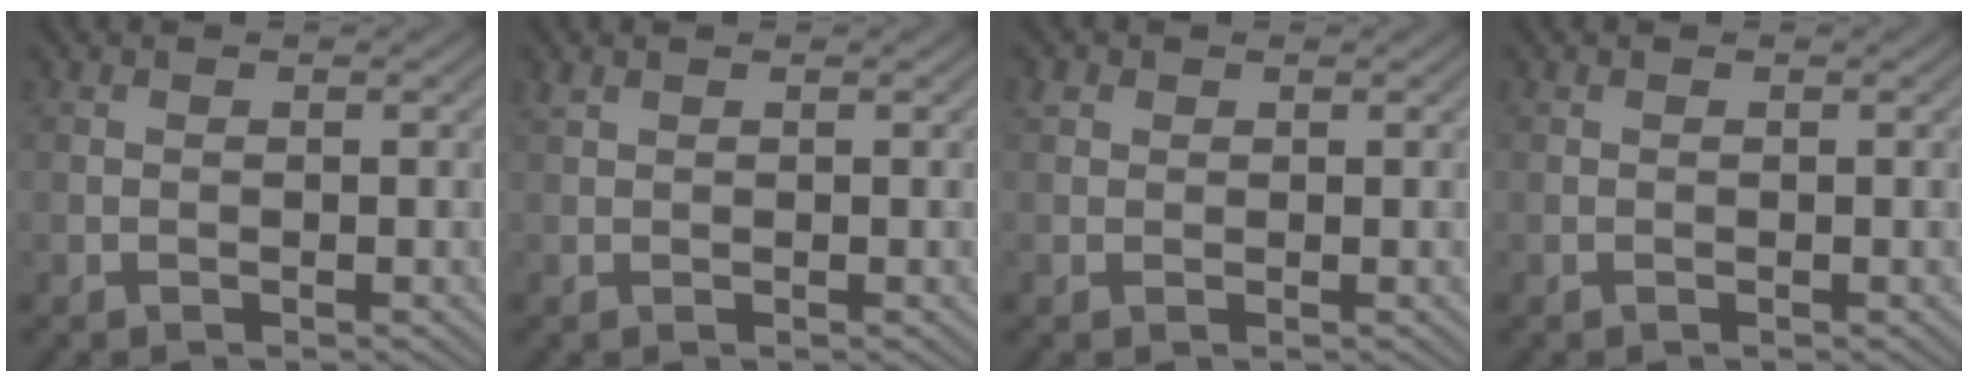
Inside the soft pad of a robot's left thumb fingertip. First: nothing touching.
{"total": 0.8, "force": [0.7, 0.3, 0.3], "torque": [-0.012, 0.003, 0.017]}
{"total": 1.3, "force": [0.6, 1.1, 0.3], "torque": [-0.008, 0.002, 0.010]}
{"total": 0.0}